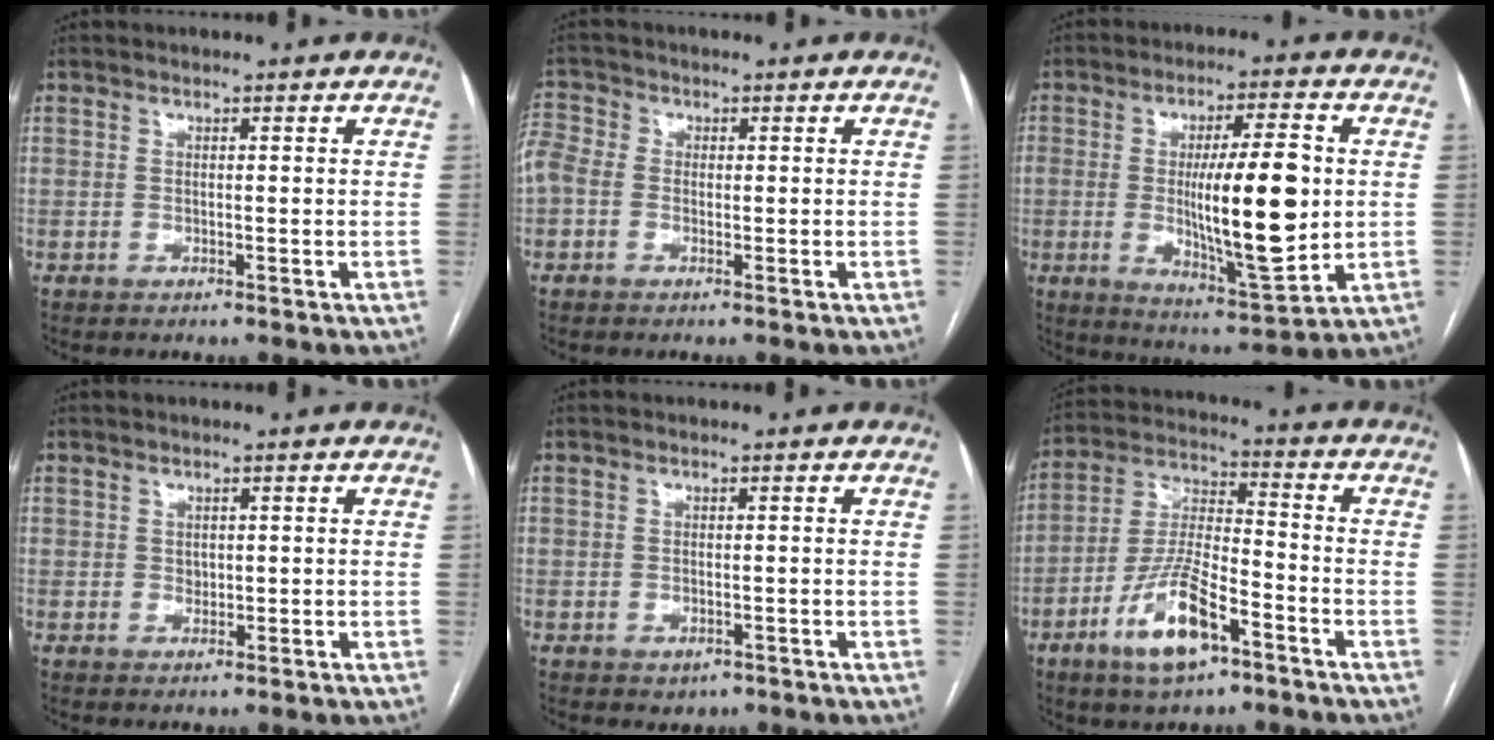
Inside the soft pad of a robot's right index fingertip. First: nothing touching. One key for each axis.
{"total": 6.8, "fx": -0.1, "fy": 5.5, "fz": 4.0, "tx": -0.121, "ty": 0.024, "tz": -0.008}
{"total": 15.8, "fx": 0.1, "fy": 3.1, "fz": 15.5, "tx": -0.262, "ty": -0.008, "tz": 0.006}
{"total": 1.0, "fx": 0.2, "fy": 0.9, "fz": 0.5, "tx": -0.008, "ty": 0.000, "tz": 0.005}
{"total": 1.5, "fx": -0.7, "fy": 1.1, "fz": 0.7, "tx": -0.012, "ty": 0.000, "tz": -0.001}
{"total": 12.2, "fx": -6.6, "fy": 3.5, "fz": 9.7, "tx": -0.205, "ty": -0.004, "tz": -0.117}